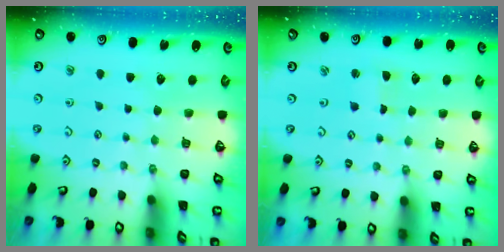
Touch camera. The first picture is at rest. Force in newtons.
{"total": 1.4, "press": 1.3, "slide": 0.3}